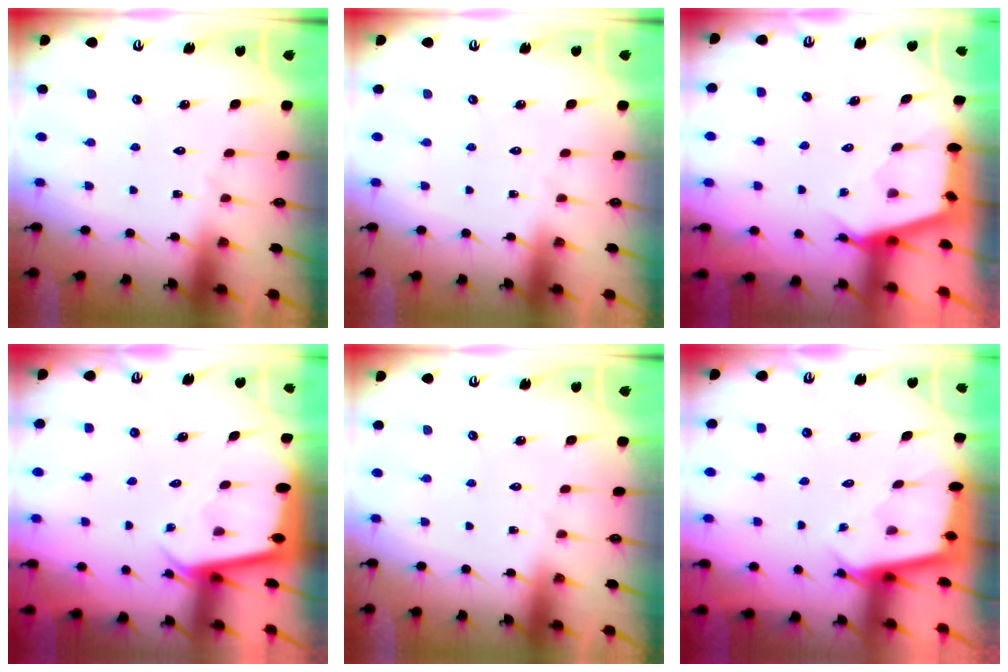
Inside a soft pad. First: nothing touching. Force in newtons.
{"total": 0.0}
{"total": 2.7, "press": 2.7, "slide": 0.4}
{"total": 2.3, "press": 2.3, "slide": 0.1}
{"total": 0.0}
{"total": 2.2, "press": 2.2, "slide": 0.2}